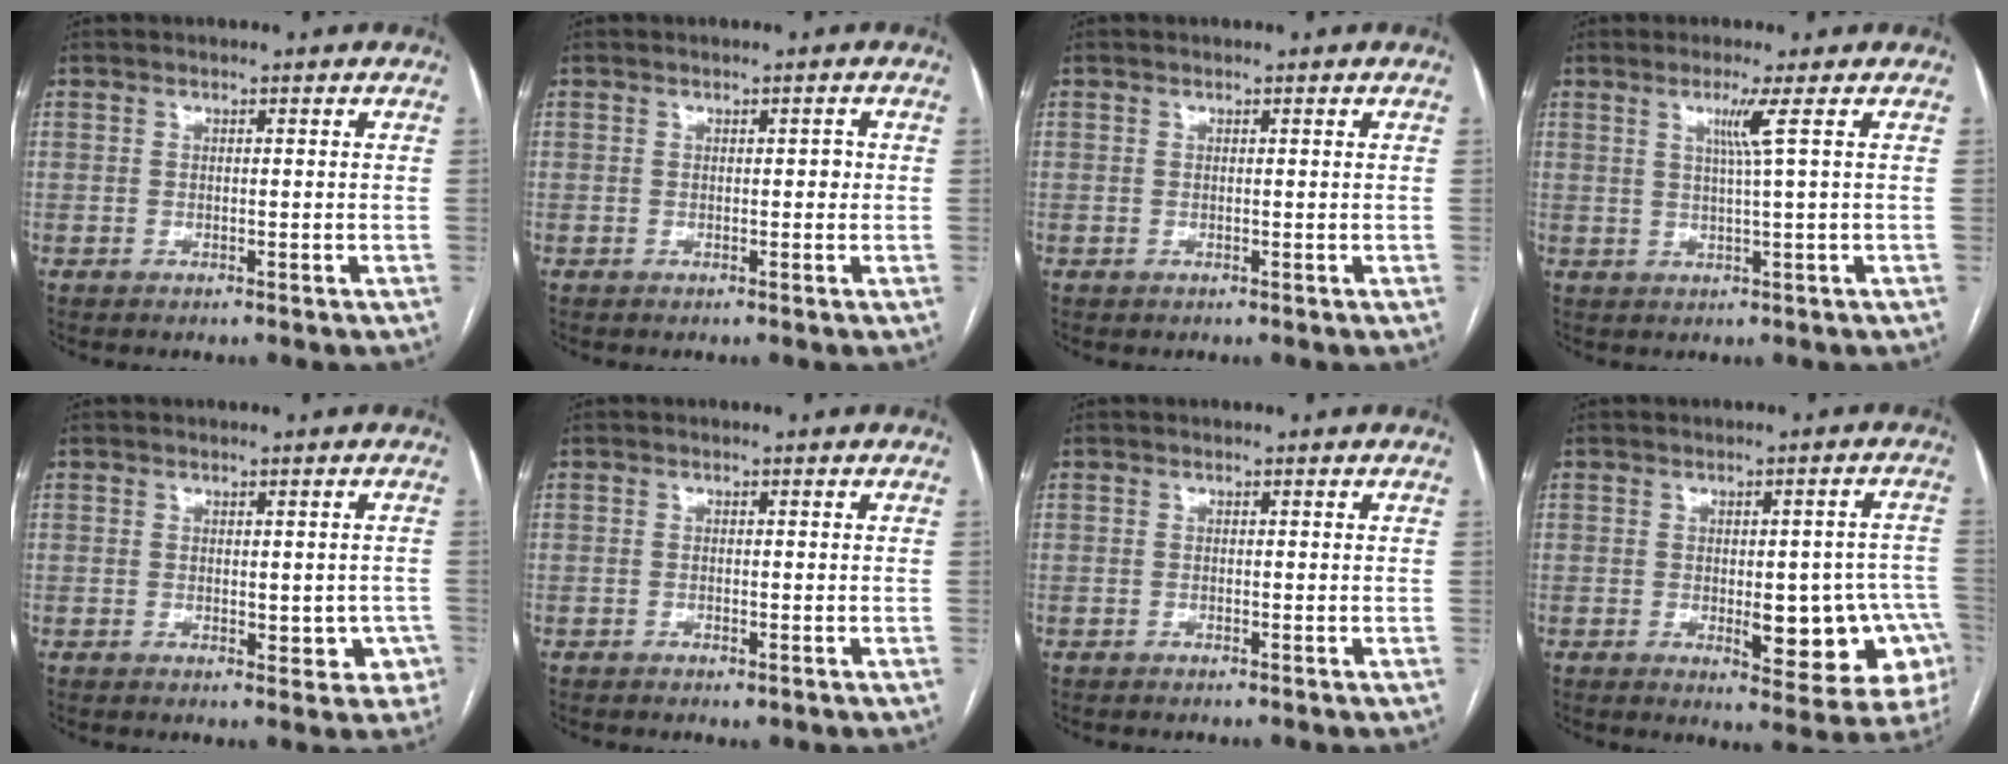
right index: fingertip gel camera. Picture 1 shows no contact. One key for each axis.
{"total": 0.8, "fx": 0.0, "fy": 0.5, "fz": 0.7, "tx": -0.005, "ty": 0.005, "tz": 0.000}
{"total": 0.0}
{"total": 3.3, "fx": 1.2, "fy": -1.3, "fz": 2.7, "tx": -0.057, "ty": -0.006, "tz": 0.027}
{"total": 4.4, "fx": -1.0, "fy": 2.7, "fz": 3.3, "tx": -0.016, "ty": 0.006, "tz": -0.004}
{"total": 1.1, "fx": -0.7, "fy": 0.5, "fz": 0.7, "tx": -0.013, "ty": -0.002, "tz": -0.005}
{"total": 0.0}
{"total": 12.9, "fx": -3.4, "fy": 4.7, "fz": 11.5, "tx": -0.084, "ty": 0.022, "tz": -0.027}